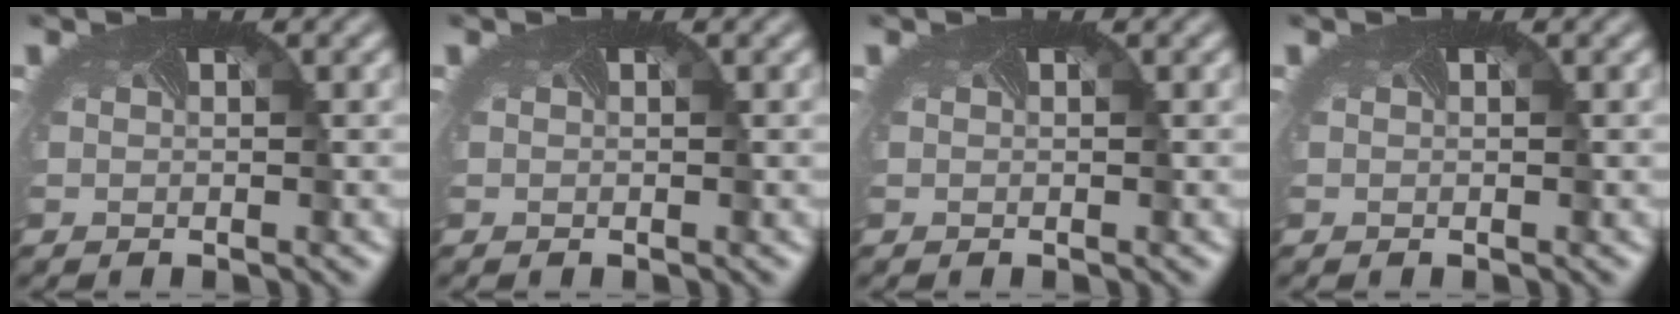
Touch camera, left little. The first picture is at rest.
{"total": 0.0}
{"total": 0.0}
{"total": 0.0}